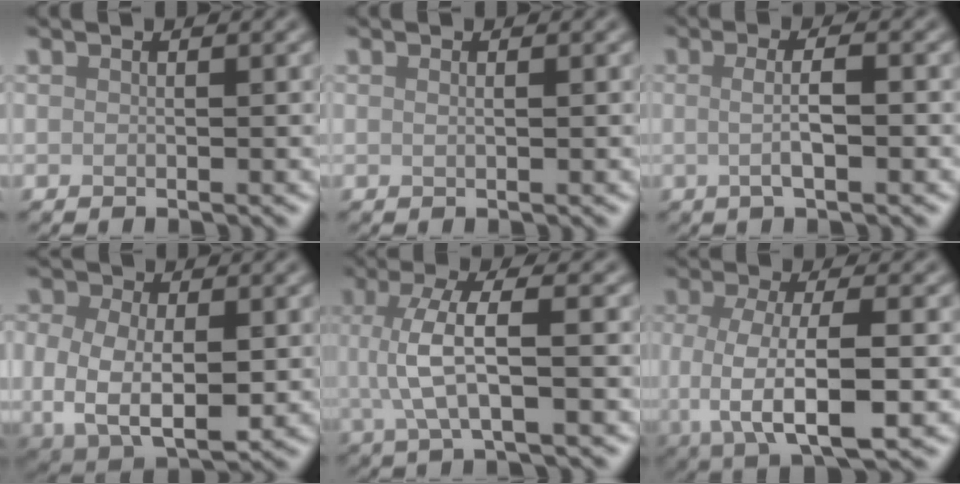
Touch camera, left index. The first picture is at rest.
{"total": 0.5, "force": [0.2, 0.1, 0.5], "torque": [-0.010, 0.002, 0.002]}
{"total": 3.1, "force": [-0.1, 0.7, 3.0], "torque": [-0.050, -0.001, -0.003]}
{"total": 7.4, "force": [-0.4, 5.0, 5.4], "torque": [-0.117, -0.016, 0.002]}
{"total": 5.1, "force": [0.3, 1.3, 4.9], "torque": [-0.108, 0.005, 0.005]}
{"total": 7.2, "force": [-0.9, 2.7, 6.6], "torque": [-0.129, -0.012, -0.016]}